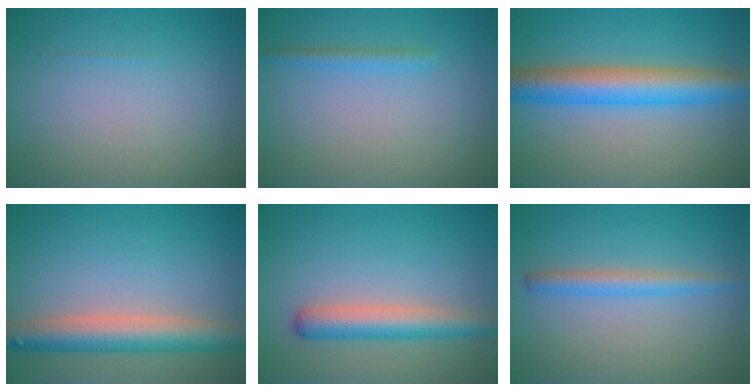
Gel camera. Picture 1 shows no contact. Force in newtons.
{"total": 1.3, "press": 1.3, "slide": 0.1}
{"total": 6.8, "press": 6.8, "slide": 0.1}
{"total": 5.9, "press": 5.9, "slide": 0.4}
{"total": 4.1, "press": 4.1, "slide": 0.1}
{"total": 2.2, "press": 2.2, "slide": 0.2}